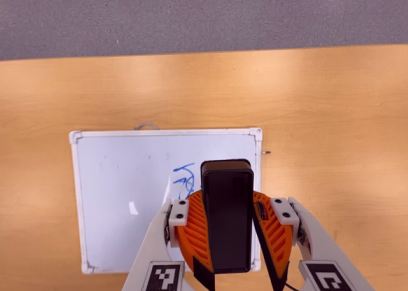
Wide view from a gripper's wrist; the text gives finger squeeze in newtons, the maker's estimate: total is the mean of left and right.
{"total": 9.4, "left": 9.9, "right": 8.9}